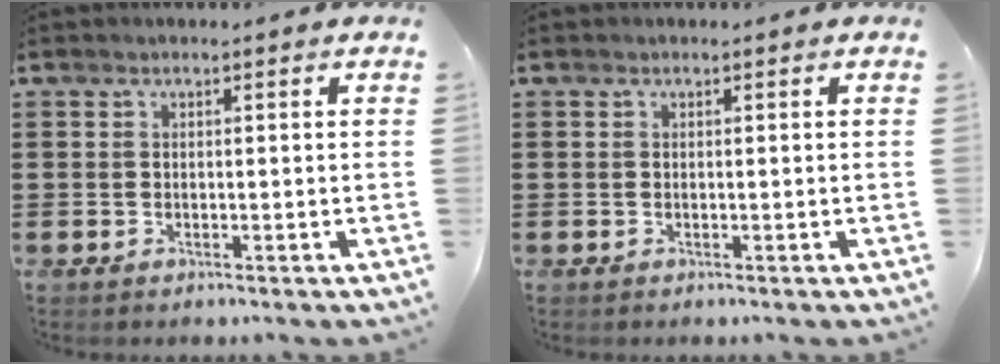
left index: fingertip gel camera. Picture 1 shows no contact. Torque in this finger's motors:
{"motor_torque": [-0.02, -0.02, 0.00, 0.00]}